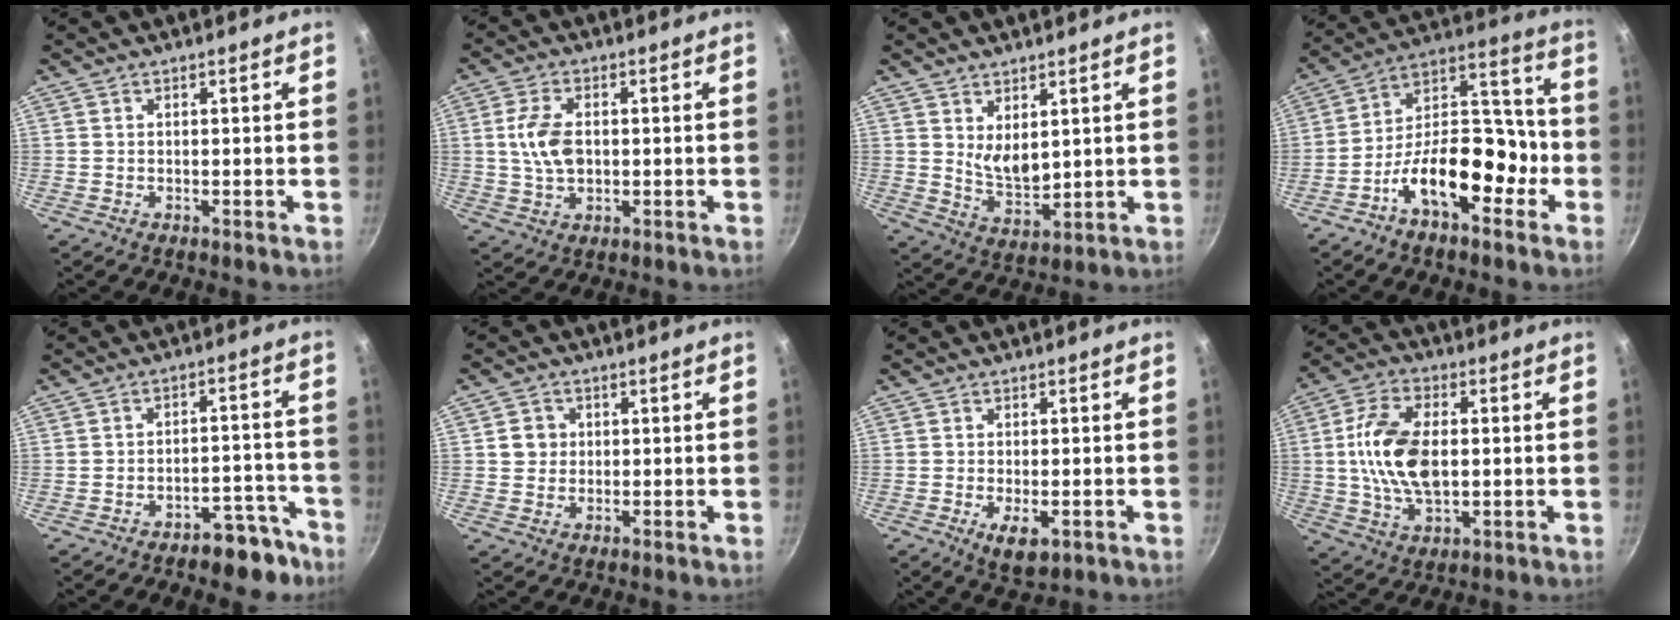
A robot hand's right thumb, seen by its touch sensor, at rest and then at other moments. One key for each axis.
{"total": 7.8, "fx": 0.5, "fy": 4.9, "fz": 6.0, "tx": -0.117, "ty": 0.004, "tz": 0.013}
{"total": 6.1, "fx": 2.0, "fy": 3.2, "fz": 4.8, "tx": -0.072, "ty": -0.028, "tz": 0.048}
{"total": 18.3, "fx": -6.9, "fy": 9.3, "fz": 14.1, "tx": -0.203, "ty": 0.075, "tz": -0.122}
{"total": 8.4, "fx": -6.1, "fy": 3.9, "fz": 4.2, "tx": -0.040, "ty": 0.063, "tz": -0.087}
{"total": 3.9, "fx": 0.6, "fy": 3.6, "fz": 1.2, "tx": 0.000, "ty": 0.003, "tz": 0.007}
{"total": 5.0, "fx": -1.8, "fy": 2.2, "fz": 4.1, "tx": -0.070, "ty": -0.007, "tz": -0.024}
{"total": 15.3, "fx": 0.7, "fy": 8.5, "fz": 12.6, "tx": -0.241, "ty": 0.007, "tz": 0.015}